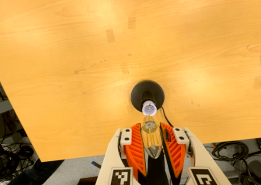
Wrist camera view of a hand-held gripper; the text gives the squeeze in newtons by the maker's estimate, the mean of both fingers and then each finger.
{"total": 15.4, "left": 16.6, "right": 14.3}